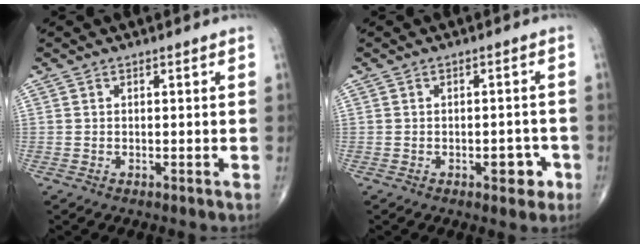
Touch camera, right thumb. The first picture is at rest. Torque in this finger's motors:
{"motor_torque": [0.78, 0.57, 0.13, -0.39, 0.08]}